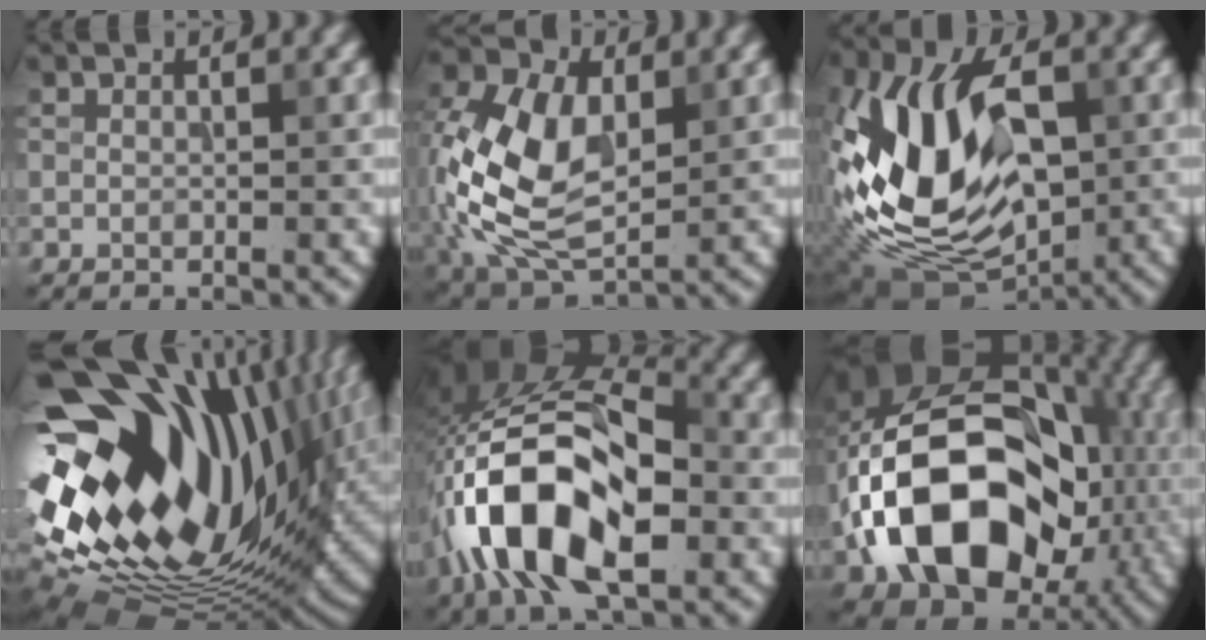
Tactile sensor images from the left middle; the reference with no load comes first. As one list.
[{"total": 11.2, "force": [0.4, 7.0, 8.7], "torque": [-0.199, 0.009, -0.001]}, {"total": 14.8, "force": [-2.1, 9.1, 11.5], "torque": [-0.253, -0.011, -0.037]}, {"total": 20.0, "force": [5.7, 12.1, 14.9], "torque": [-0.255, -0.003, 0.115]}, {"total": 12.8, "force": [-4.2, 7.0, 9.9], "torque": [-0.191, 0.008, -0.081]}, {"total": 17.3, "force": [-3.3, 12.4, 11.6], "torque": [-0.195, -0.001, -0.060]}]